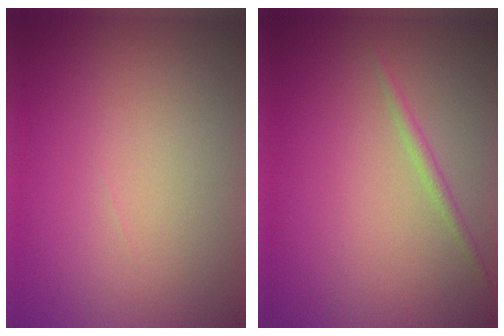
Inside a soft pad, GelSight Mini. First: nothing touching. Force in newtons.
{"total": 1.0, "press": 1.0, "slide": 0.1}